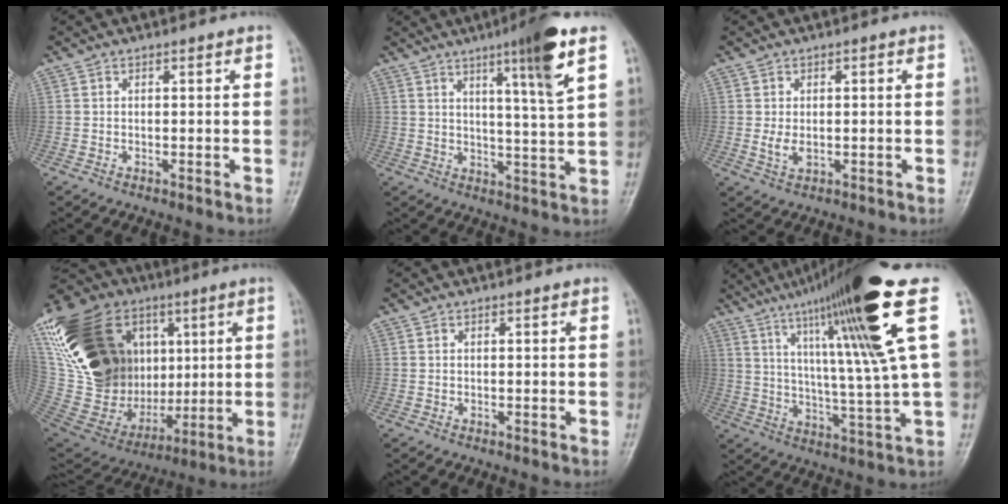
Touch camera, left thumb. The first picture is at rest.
{"total": 10.4, "force": [5.5, 0.0, 8.8], "torque": [-0.137, -0.032, 0.083]}
{"total": 2.9, "force": [-0.3, 1.8, 2.2], "torque": [-0.042, -0.001, -0.002]}
{"total": 33.9, "force": [8.1, 24.3, 22.2], "torque": [-0.426, 0.020, 0.166]}
{"total": 0.0}
{"total": 21.4, "force": [9.7, 0.5, 19.0], "torque": [-0.289, -0.028, 0.154]}